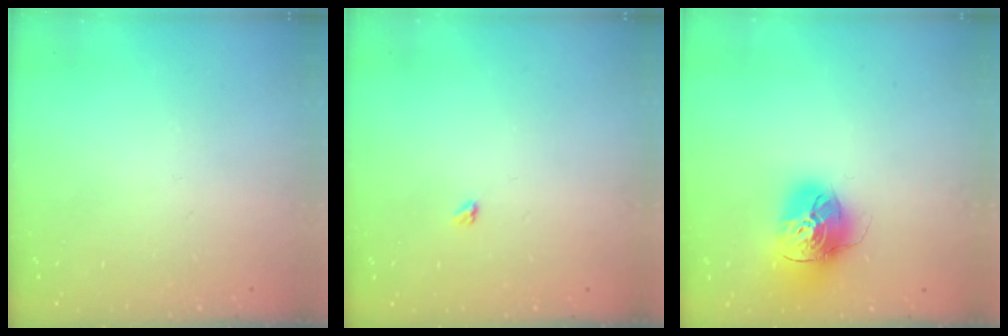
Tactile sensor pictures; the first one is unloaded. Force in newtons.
{"total": 2.4, "press": 2.4, "slide": 0.4}
{"total": 16.6, "press": 16.6, "slide": 1.6}